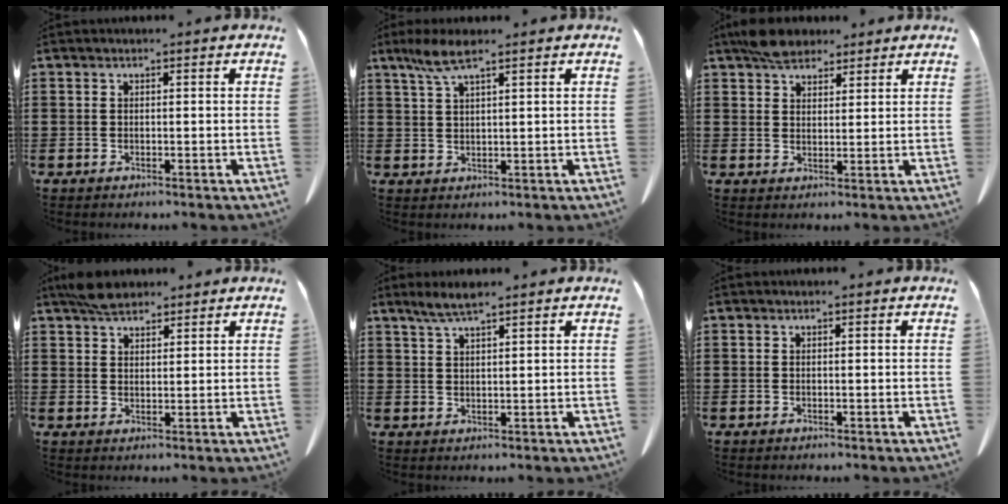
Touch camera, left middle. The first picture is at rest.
{"total": 4.7, "force": [3.0, 0.6, 3.6], "torque": [-0.083, 0.000, 0.052]}
{"total": 5.2, "force": [4.5, 2.0, 1.7], "torque": [-0.037, -0.004, 0.085]}
{"total": 4.1, "force": [3.6, 1.2, 1.5], "torque": [-0.036, 0.000, 0.070]}
{"total": 3.4, "force": [2.6, 0.1, 2.2], "torque": [-0.047, 0.003, 0.047]}
{"total": 0.0}